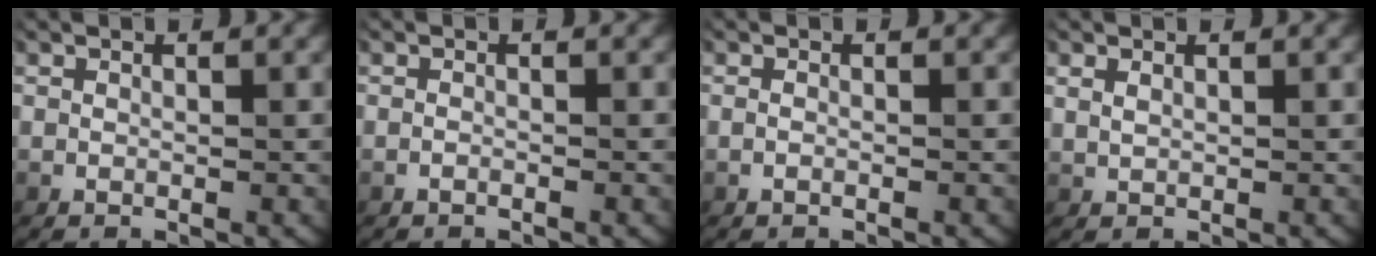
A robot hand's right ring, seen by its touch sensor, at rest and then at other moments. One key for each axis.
{"total": 0.5, "fx": -0.5, "fy": -0.1, "fz": 0.2, "tx": -0.006, "ty": -0.003, "tz": -0.009}
{"total": 0.6, "fx": -0.4, "fy": 0.1, "fz": 0.4, "tx": -0.011, "ty": -0.002, "tz": -0.007}
{"total": 0.7, "fx": 0.6, "fy": 0.2, "fz": 0.4, "tx": -0.015, "ty": -0.004, "tz": 0.019}